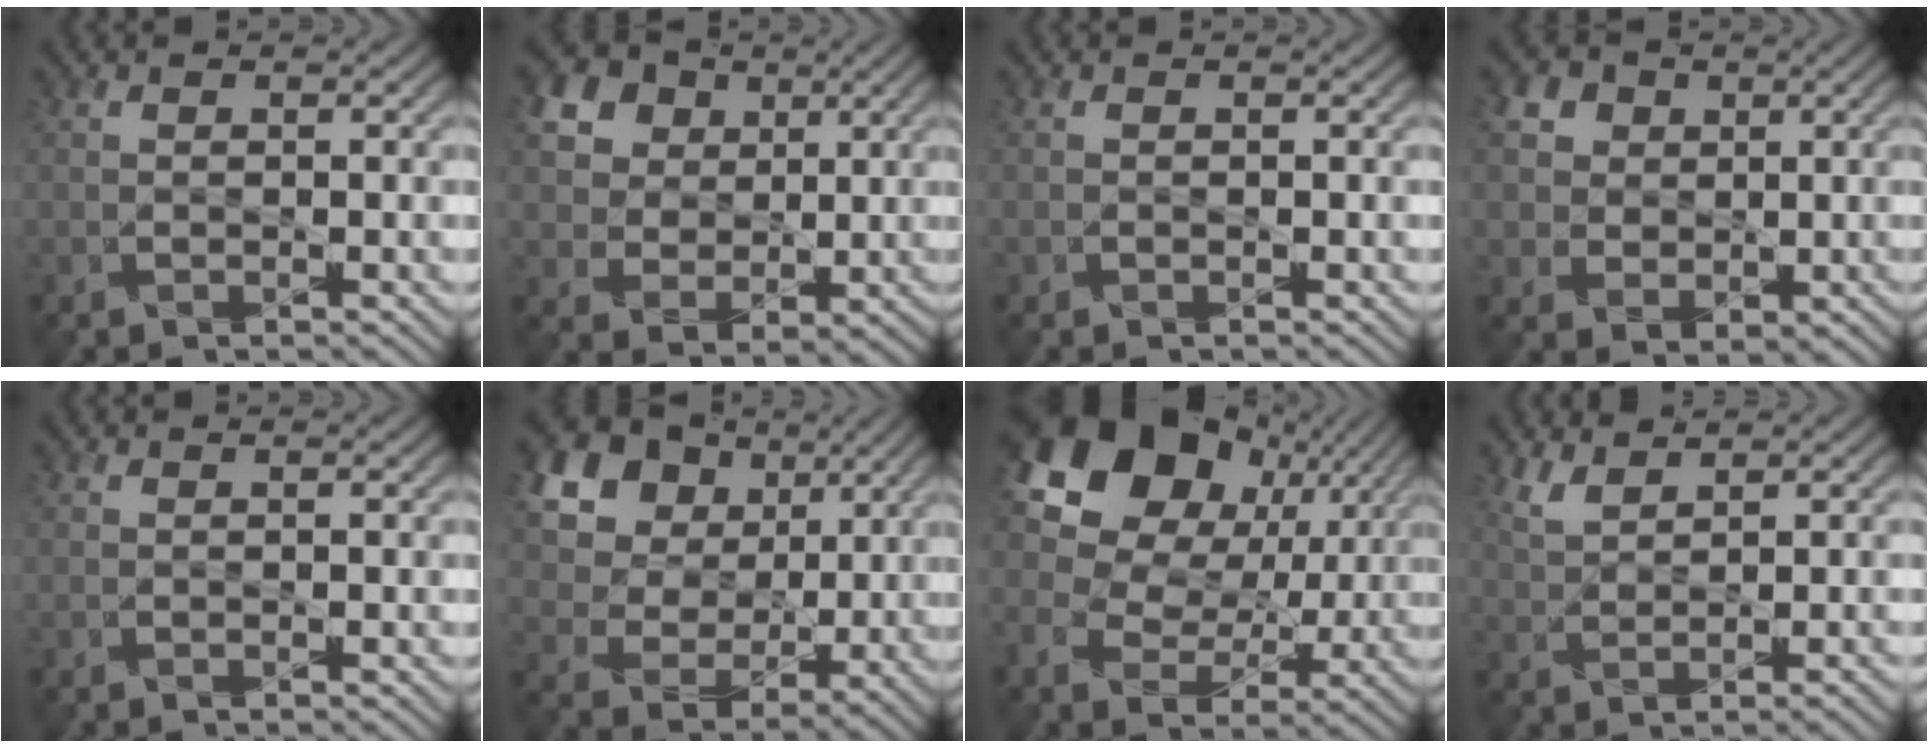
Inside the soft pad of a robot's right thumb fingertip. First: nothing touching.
{"total": 13.5, "force": [5.1, 10.9, 6.1], "torque": [-0.194, 0.011, 0.117]}
{"total": 0.0}
{"total": 7.6, "force": [2.3, 6.6, 3.1], "torque": [-0.112, 0.007, 0.048]}
{"total": 0.0}
{"total": 16.3, "force": [7.3, 12.1, 8.1], "torque": [-0.241, 0.037, 0.173]}
{"total": 15.9, "force": [6.0, 11.4, 9.4], "torque": [-0.210, 0.029, 0.103]}
{"total": 2.7, "force": [1.9, 0.6, 1.8], "torque": [-0.047, 0.002, 0.045]}